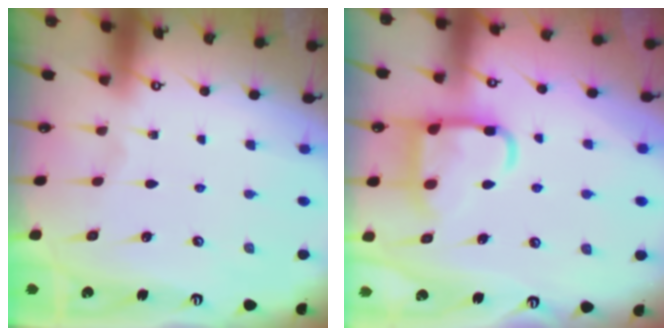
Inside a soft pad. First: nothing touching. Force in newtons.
{"total": 13.6, "press": 13.5, "slide": 1.5}